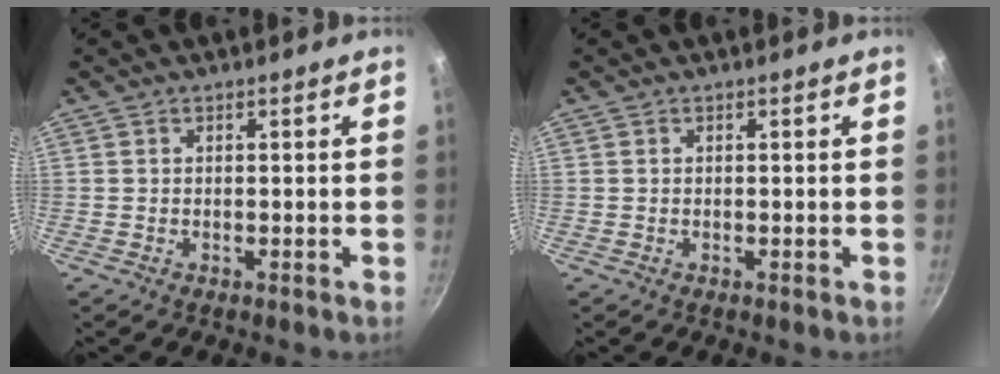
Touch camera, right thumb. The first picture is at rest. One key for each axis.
{"total": 0.0}